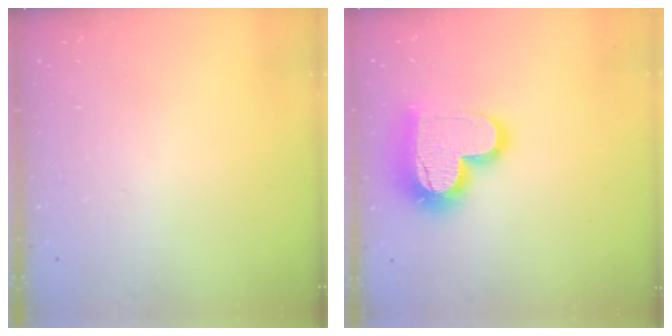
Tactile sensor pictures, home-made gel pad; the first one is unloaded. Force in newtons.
{"total": 17.8, "press": 17.7, "slide": 1.5}